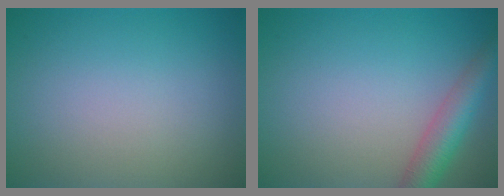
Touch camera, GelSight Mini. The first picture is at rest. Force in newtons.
{"total": 4.1, "press": 4.1, "slide": 0.2}